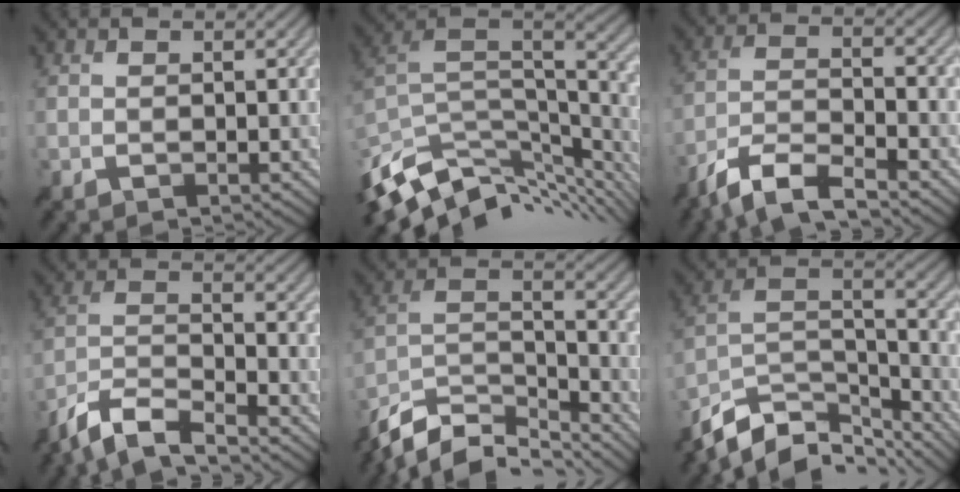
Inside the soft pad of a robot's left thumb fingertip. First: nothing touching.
{"total": 12.3, "force": [-6.4, 6.2, 8.5], "torque": [-0.211, -0.025, -0.104]}
{"total": 8.1, "force": [-6.4, 1.7, 4.7], "torque": [-0.095, -0.006, -0.132]}
{"total": 8.5, "force": [-7.1, 1.7, 4.5], "torque": [-0.093, -0.006, -0.145]}
{"total": 11.5, "force": [-9.5, 3.6, 5.4], "torque": [-0.113, -0.005, -0.183]}
{"total": 12.0, "force": [-9.5, 4.6, 5.7], "torque": [-0.124, -0.004, -0.178]}